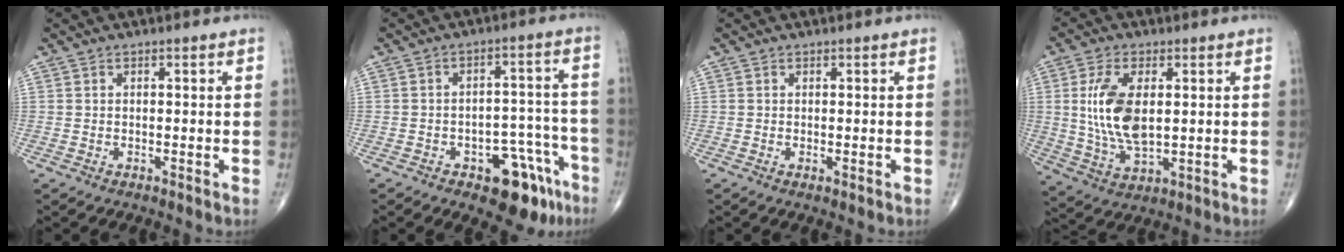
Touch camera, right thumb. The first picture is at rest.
{"total": 12.0, "force": [-6.8, 5.8, 8.0], "torque": [-0.060, 0.052, -0.084]}
{"total": 0.7, "force": [-0.2, 0.2, 0.7], "torque": [-0.013, -0.004, -0.002]}
{"total": 11.9, "force": [1.7, 5.9, 10.2], "torque": [-0.201, -0.013, 0.038]}